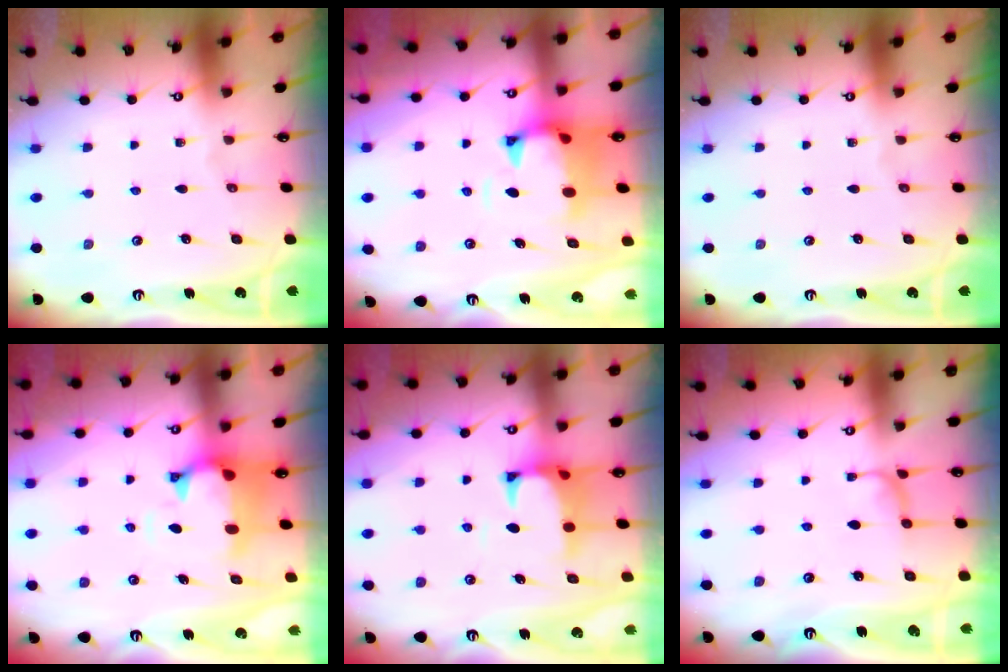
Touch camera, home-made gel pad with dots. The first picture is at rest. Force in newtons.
{"total": 1.5, "press": 1.1, "slide": 1.1}
{"total": 0.0}
{"total": 1.2, "press": 0.1, "slide": 1.2}
{"total": 1.4, "press": 0.9, "slide": 1.0}
{"total": 0.9, "press": 0.2, "slide": 0.8}